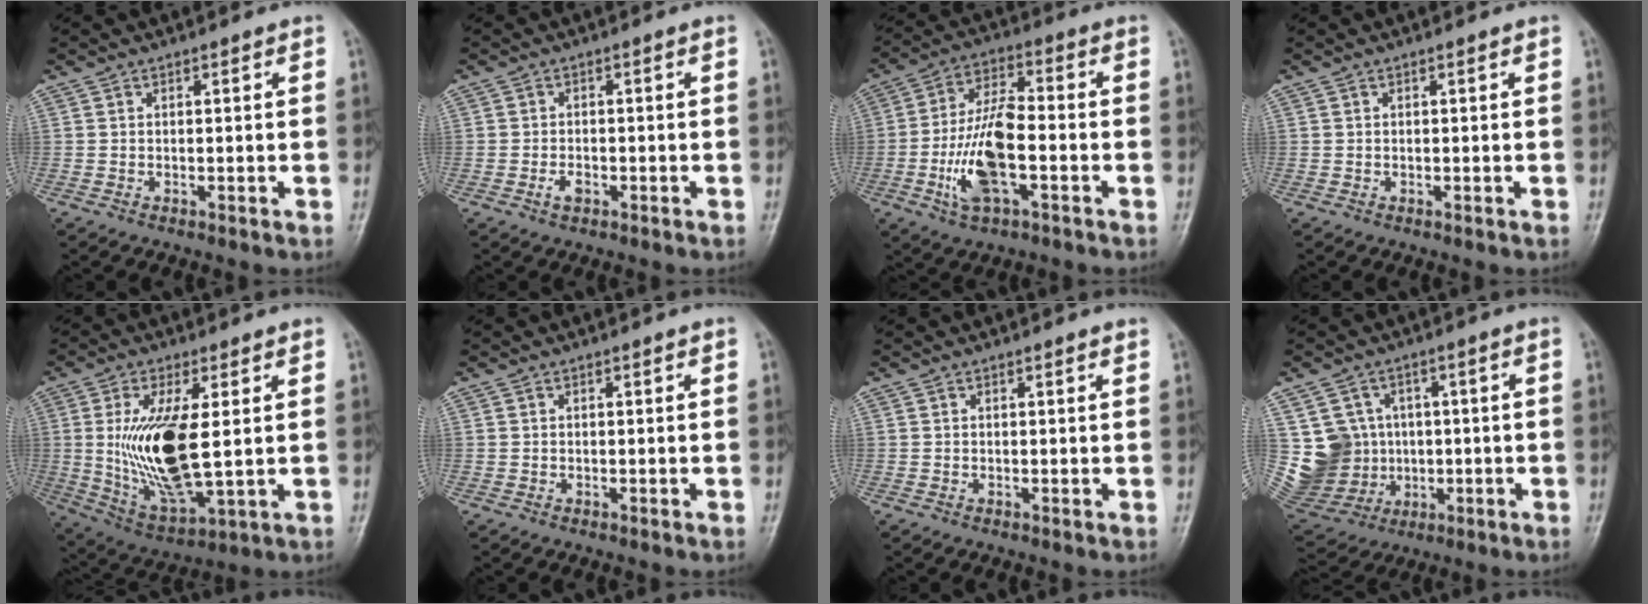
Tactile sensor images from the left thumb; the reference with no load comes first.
{"total": 2.1, "force": [-0.9, 1.3, 1.3], "torque": [-0.021, 0.007, -0.016]}
{"total": 13.1, "force": [-3.5, 5.5, 11.4], "torque": [-0.222, 0.022, -0.066]}
{"total": 0.0}
{"total": 15.9, "force": [1.3, 6.0, 14.7], "torque": [-0.283, -0.023, 0.040]}
{"total": 0.0}
{"total": 0.7, "force": [0.6, 0.0, 0.3], "torque": [-0.008, -0.001, 0.007]}
{"total": 12.6, "force": [1.3, 11.9, 4.1], "torque": [-0.056, 0.018, 0.048]}